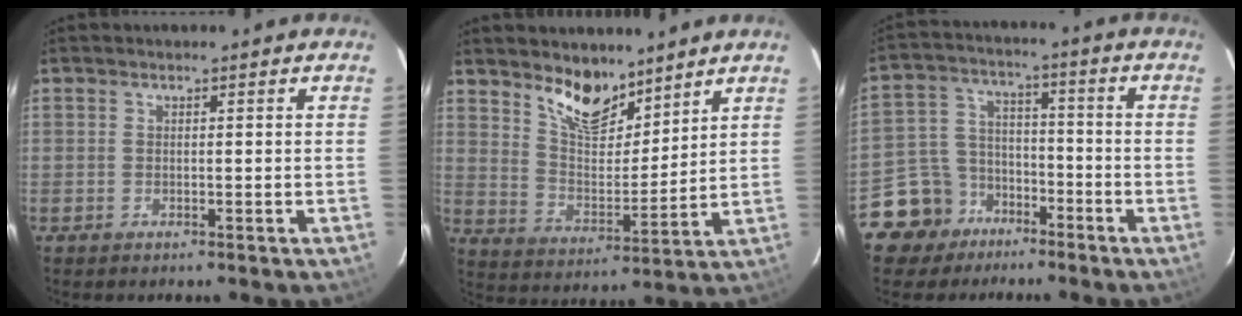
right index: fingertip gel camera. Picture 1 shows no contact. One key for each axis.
{"total": 10.6, "fx": 8.2, "fy": 4.4, "fz": 5.1, "tx": -0.087, "ty": -0.006, "tz": 0.152}
{"total": 9.9, "fx": -6.4, "fy": 7.5, "fz": 1.0, "tx": -0.040, "ty": 0.042, "tz": -0.108}